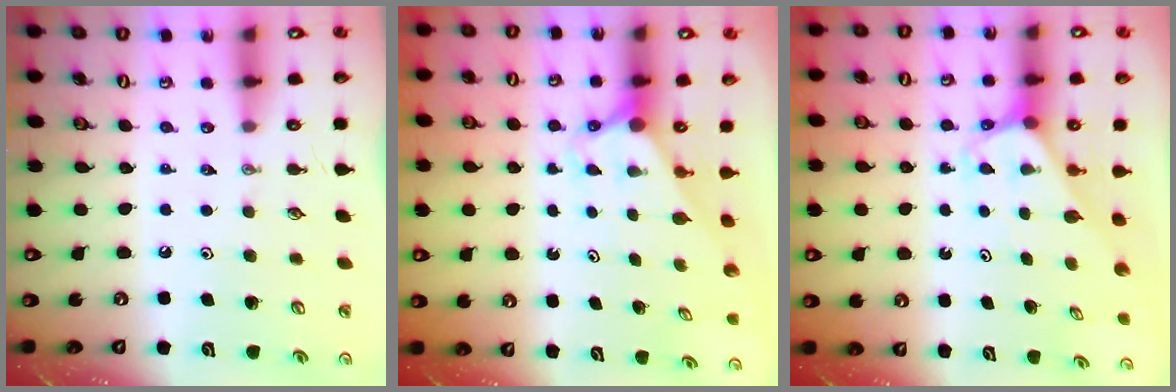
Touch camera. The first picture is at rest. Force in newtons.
{"total": 3.0, "press": 3.0, "slide": 0.0}
{"total": 2.5, "press": 2.5, "slide": 0.2}